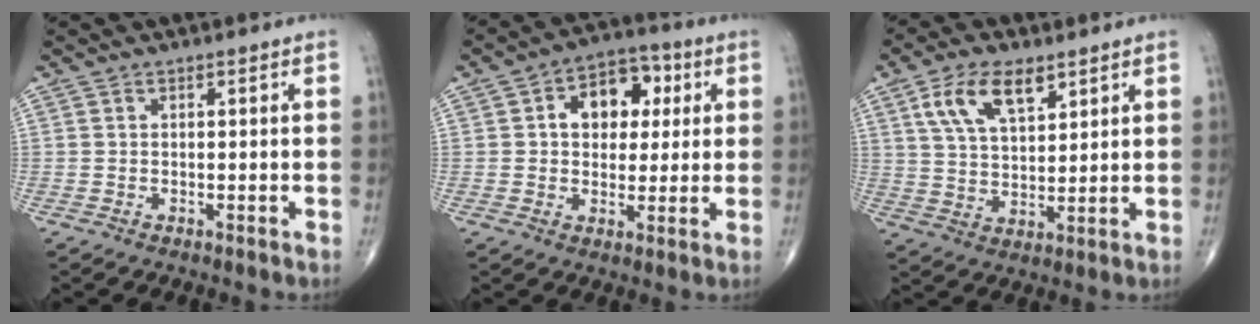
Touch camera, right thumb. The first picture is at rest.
{"total": 11.0, "force": [2.7, 7.7, 7.4], "torque": [-0.064, 0.014, 0.035]}
{"total": 10.4, "force": [5.3, 5.1, 7.3], "torque": [-0.124, -0.017, 0.105]}